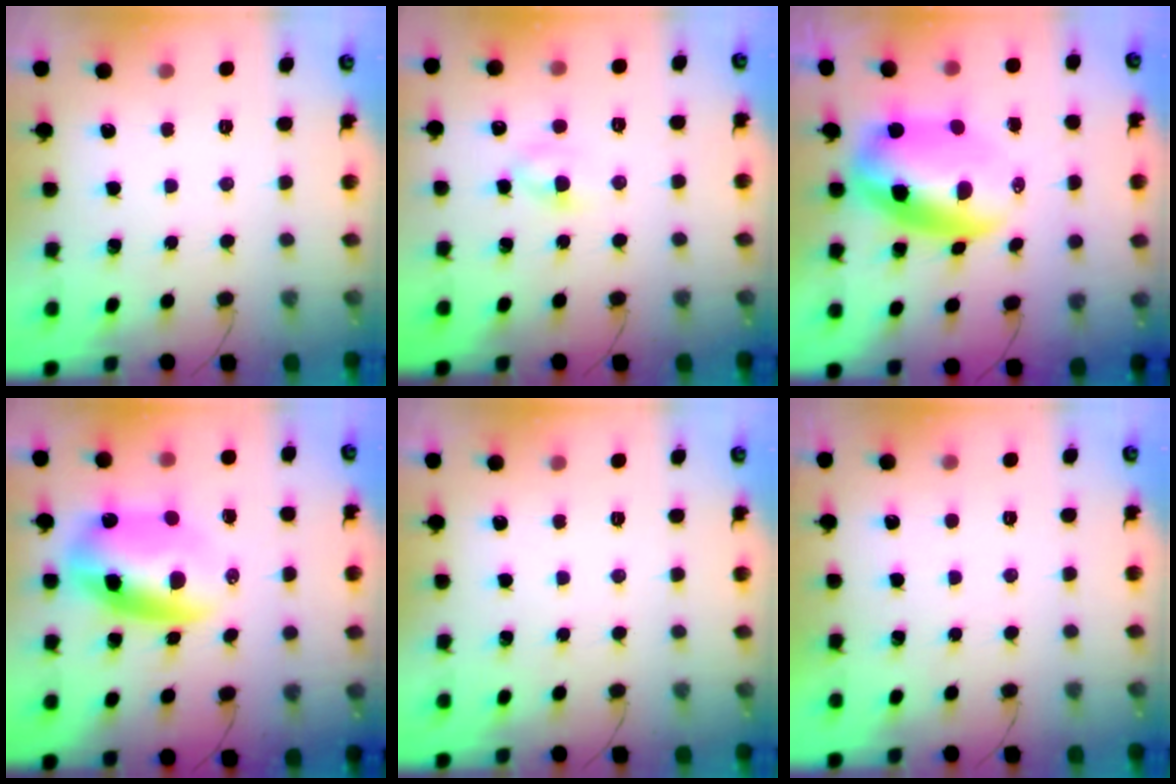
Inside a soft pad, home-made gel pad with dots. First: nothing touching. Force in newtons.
{"total": 3.3, "press": 3.1, "slide": 1.1}
{"total": 10.8, "press": 10.4, "slide": 2.7}
{"total": 11.0, "press": 10.7, "slide": 2.7}
{"total": 0.0}
{"total": 0.9, "press": 0.9, "slide": 0.1}